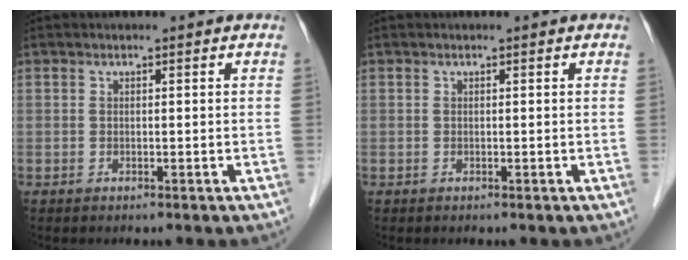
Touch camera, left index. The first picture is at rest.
{"total": 0.0}